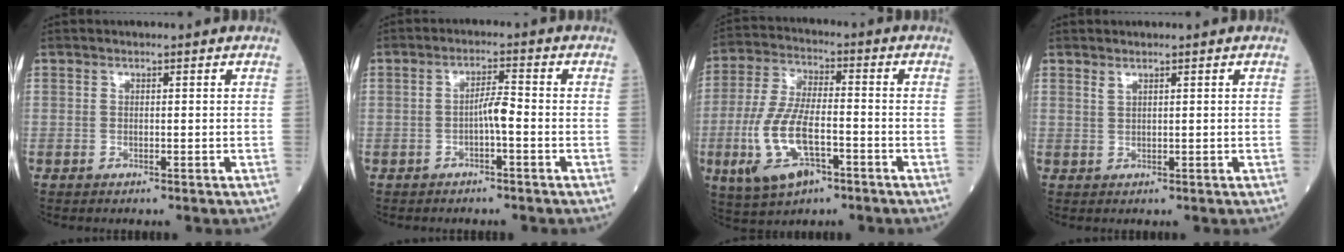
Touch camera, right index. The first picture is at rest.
{"total": 2.9, "force": [-0.9, 0.2, 2.8], "torque": [-0.047, 0.005, -0.015]}
{"total": 12.0, "force": [-4.4, 4.6, 10.2], "torque": [-0.228, -0.005, -0.078]}
{"total": 0.8, "force": [0.7, 0.0, 0.4], "torque": [-0.013, -0.001, 0.019]}